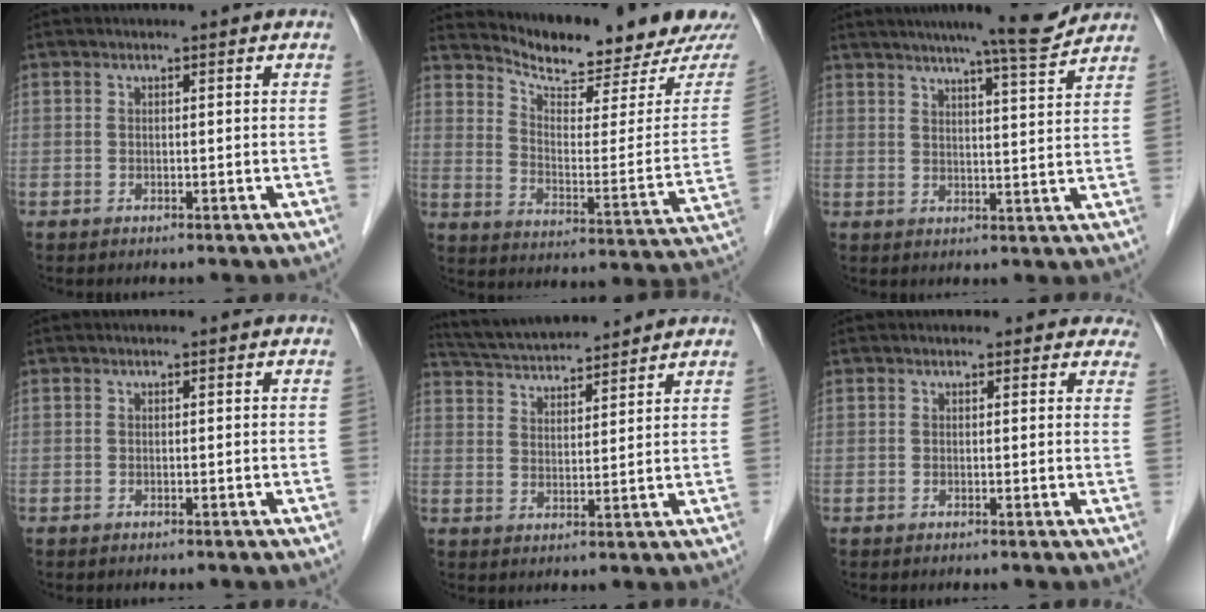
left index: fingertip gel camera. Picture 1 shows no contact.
{"total": 17.2, "force": [16.4, 0.7, 5.2], "torque": [-0.092, -0.076, 0.222]}
{"total": 10.7, "force": [9.6, -0.5, 4.7], "torque": [-0.071, -0.005, 0.124]}
{"total": 0.0}
{"total": 11.7, "force": [11.0, 1.1, 4.0], "torque": [-0.077, 0.025, 0.184]}
{"total": 4.5, "force": [4.1, 1.9, 0.6], "torque": [0.019, -0.006, 0.022]}